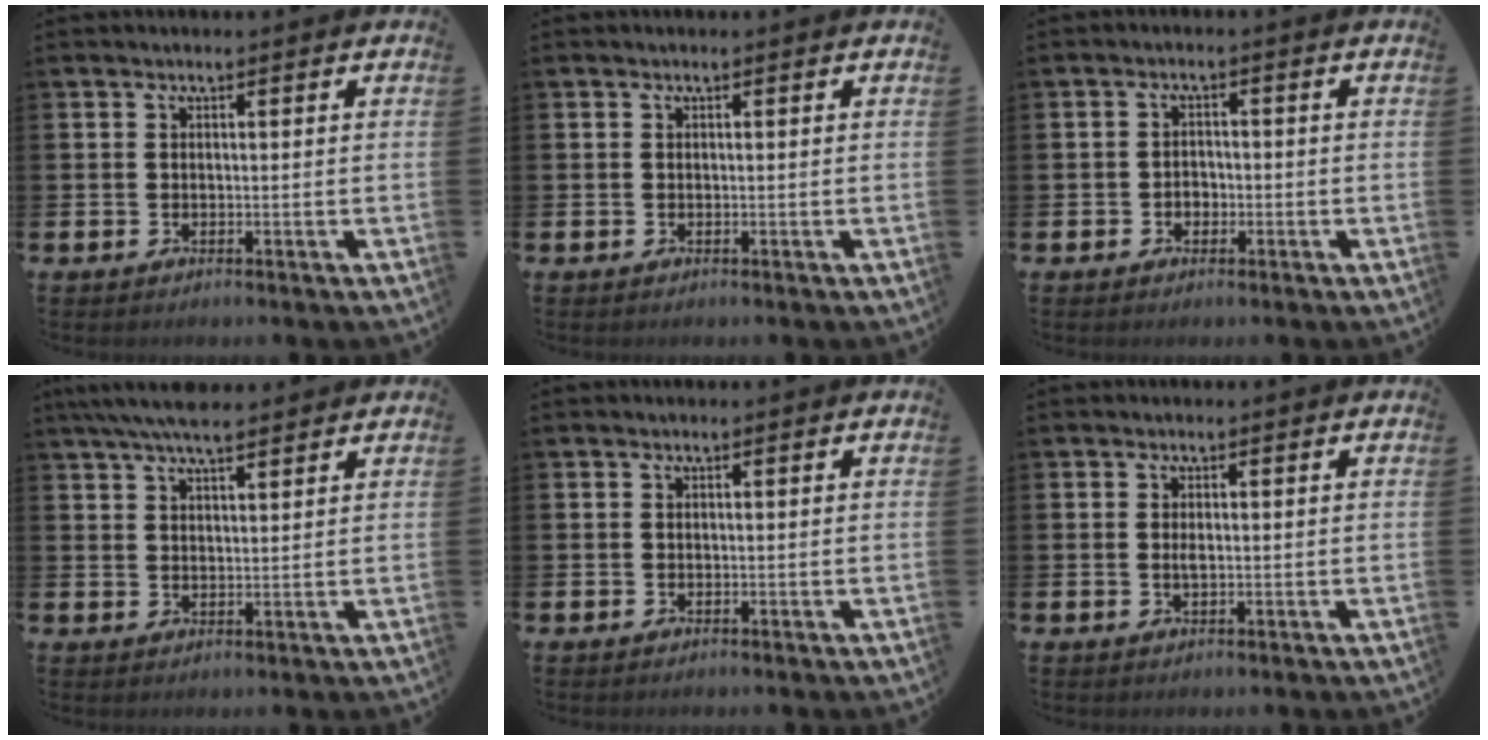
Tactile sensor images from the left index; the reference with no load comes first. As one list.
[{"total": 0.0}, {"total": 1.9, "force": [-0.8, 1.6, 0.8], "torque": [-0.007, 0.001, -0.020]}, {"total": 5.9, "force": [5.2, 1.4, 2.5], "torque": [-0.052, -0.017, 0.092]}, {"total": 0.0}, {"total": 1.1, "force": [0.0, 0.4, 1.1], "torque": [-0.020, 0.002, -0.001]}]